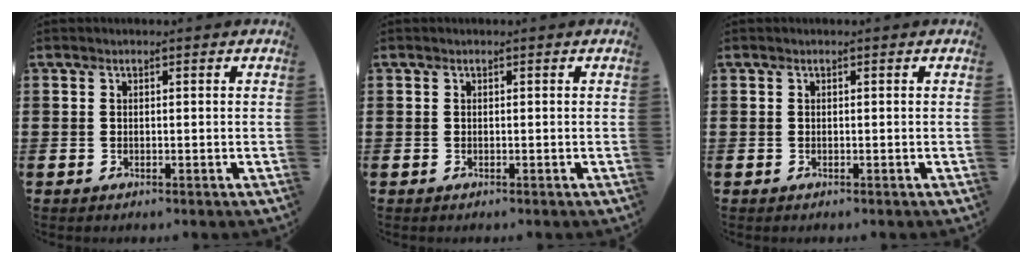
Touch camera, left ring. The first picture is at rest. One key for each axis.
{"total": 0.0}
{"total": 0.0}